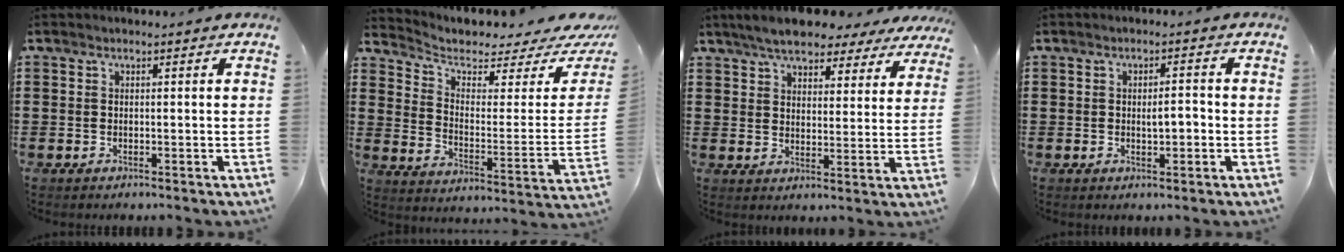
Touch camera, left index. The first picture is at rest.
{"total": 4.2, "force": [3.2, 1.8, 2.0], "torque": [-0.054, -0.031, 0.050]}
{"total": 6.3, "force": [5.7, 1.3, 2.2], "torque": [-0.068, -0.013, 0.103]}
{"total": 2.6, "force": [-0.3, 0.8, 2.5], "torque": [-0.045, 0.003, -0.007]}